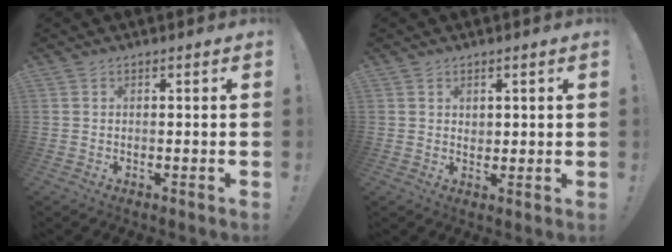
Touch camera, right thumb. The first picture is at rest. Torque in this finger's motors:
{"motor_torque": [0.00, -0.11, 0.07, 0.02, 0.09]}